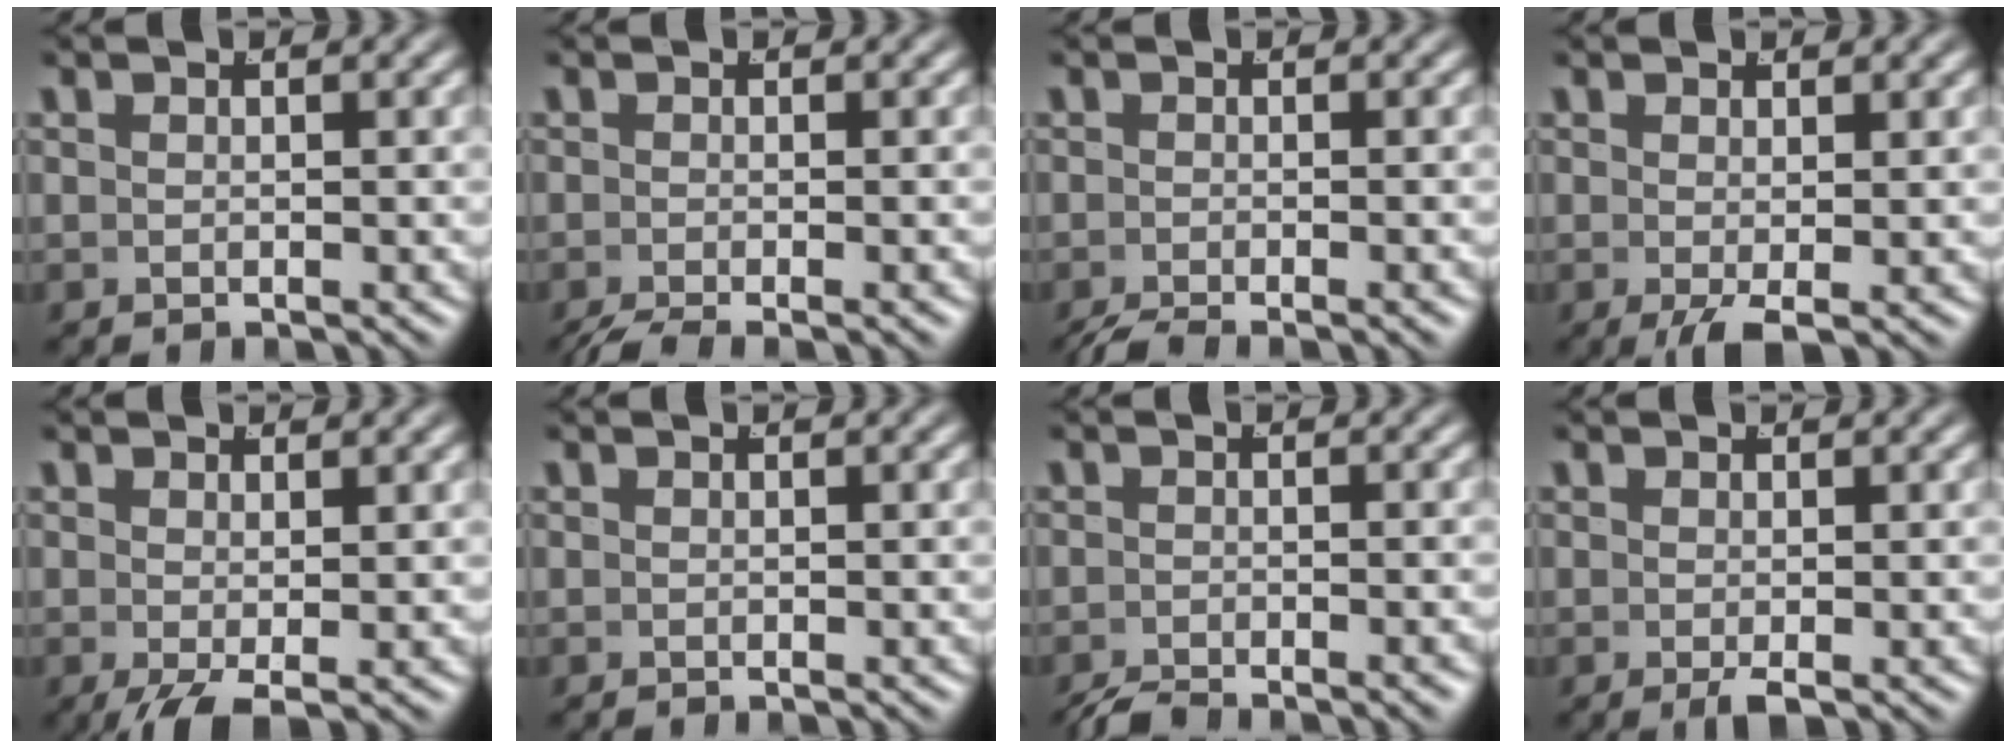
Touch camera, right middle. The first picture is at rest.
{"total": 2.7, "force": [-2.4, 0.4, 1.2], "torque": [-0.017, -0.011, -0.032]}
{"total": 2.1, "force": [-2.0, 0.1, 0.8], "torque": [-0.009, -0.008, -0.029]}
{"total": 1.6, "force": [-0.6, 0.0, 1.5], "torque": [-0.022, -0.017, -0.002]}
{"total": 2.0, "force": [-1.0, 0.2, 1.7], "torque": [-0.023, -0.019, -0.005]}
{"total": 0.0}
{"total": 2.3, "force": [-2.2, 0.0, 0.6], "torque": [-0.008, -0.008, -0.037]}
{"total": 1.0, "force": [-0.5, 0.0, 0.9], "torque": [-0.014, -0.006, -0.008]}